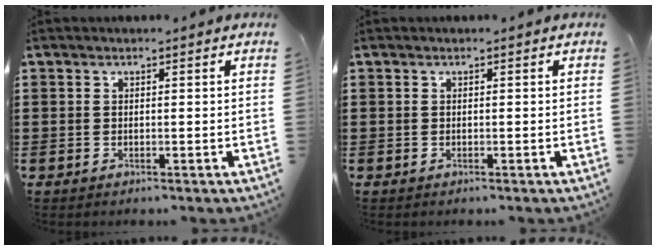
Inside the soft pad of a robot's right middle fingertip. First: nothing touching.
{"total": 0.0}